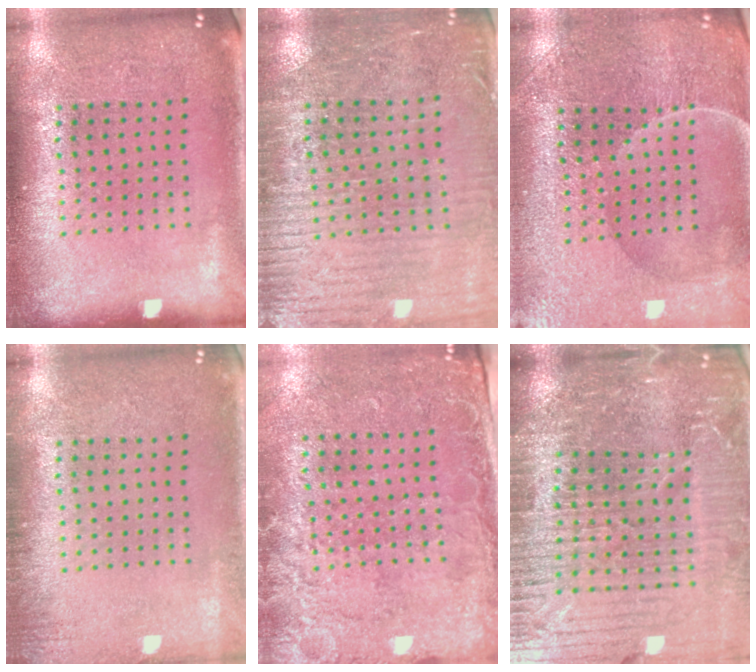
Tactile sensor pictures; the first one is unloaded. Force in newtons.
{"total": 3.1, "press": 2.9, "slide": 1.1}
{"total": 1.9, "press": 1.9, "slide": 0.2}
{"total": 1.4, "press": 1.4, "slide": 0.2}
{"total": 2.6, "press": 2.2, "slide": 1.4}
{"total": 5.9, "press": 5.3, "slide": 2.6}